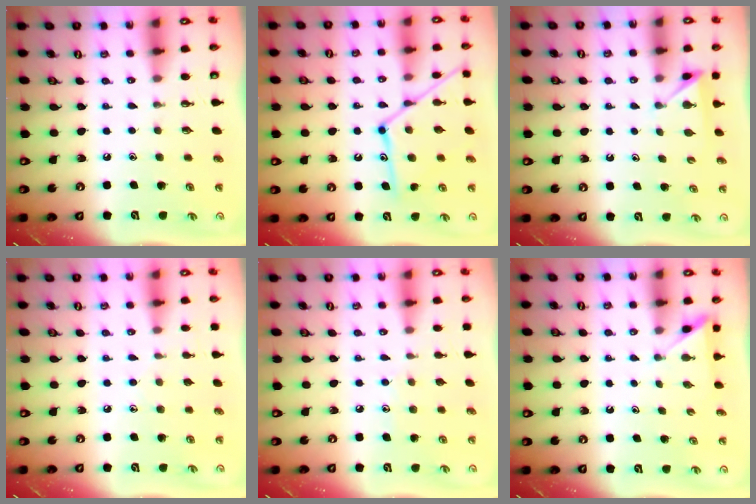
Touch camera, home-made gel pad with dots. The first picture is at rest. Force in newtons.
{"total": 15.4, "press": 15.3, "slide": 1.1}
{"total": 2.8, "press": 2.8, "slide": 0.5}
{"total": 4.4, "press": 4.3, "slide": 0.5}
{"total": 6.1, "press": 6.0, "slide": 0.5}
{"total": 3.0, "press": 3.0, "slide": 0.3}